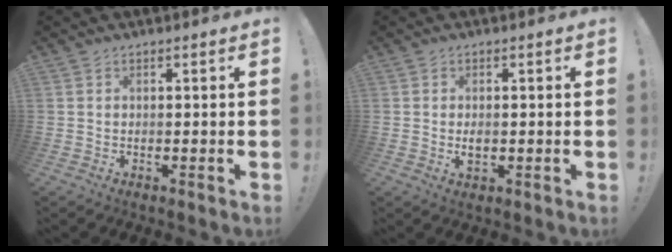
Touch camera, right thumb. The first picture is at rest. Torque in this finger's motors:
{"motor_torque": [0.64, 0.47, 0.50, -0.05, 0.00]}